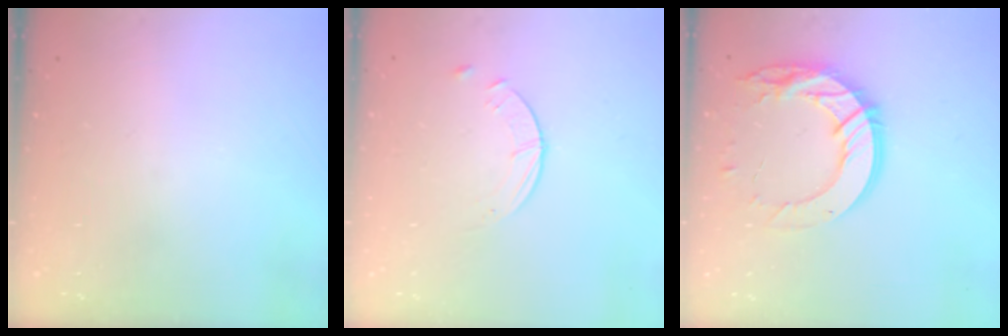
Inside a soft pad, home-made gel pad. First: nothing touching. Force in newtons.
{"total": 2.6, "press": 2.5, "slide": 0.3}
{"total": 16.4, "press": 16.4, "slide": 1.4}